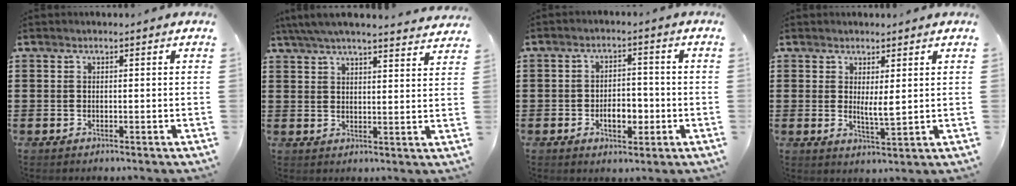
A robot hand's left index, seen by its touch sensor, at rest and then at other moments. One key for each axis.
{"total": 5.3, "fx": 4.9, "fy": -0.1, "fz": 1.8, "tx": -0.051, "ty": -0.020, "tz": 0.088}
{"total": 5.1, "fx": -1.6, "fy": 2.9, "fz": 3.9, "tx": -0.054, "ty": 0.002, "tz": -0.034}
{"total": 3.6, "fx": 1.3, "fy": 0.8, "fz": 3.2, "tx": -0.056, "ty": -0.006, "tz": 0.021}